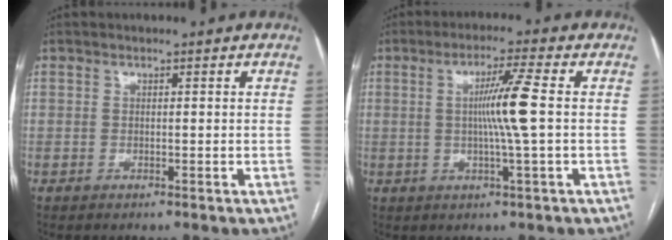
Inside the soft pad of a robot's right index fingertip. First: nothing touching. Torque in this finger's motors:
{"motor_torque": [0.80, 0.05, 0.49, 0.14]}